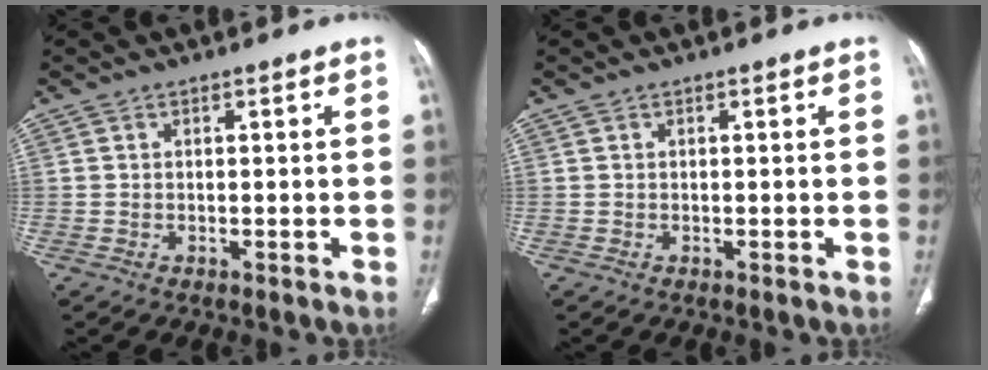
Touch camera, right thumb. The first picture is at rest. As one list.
[{"total": 0.0}]